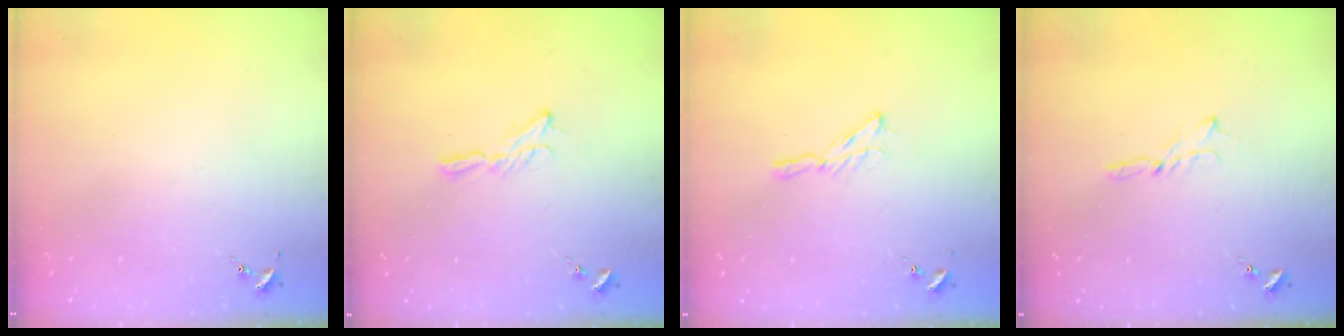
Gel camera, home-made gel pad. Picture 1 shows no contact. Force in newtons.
{"total": 6.3, "press": 6.3, "slide": 0.3}
{"total": 5.3, "press": 5.3, "slide": 0.5}
{"total": 3.5, "press": 3.5, "slide": 0.1}